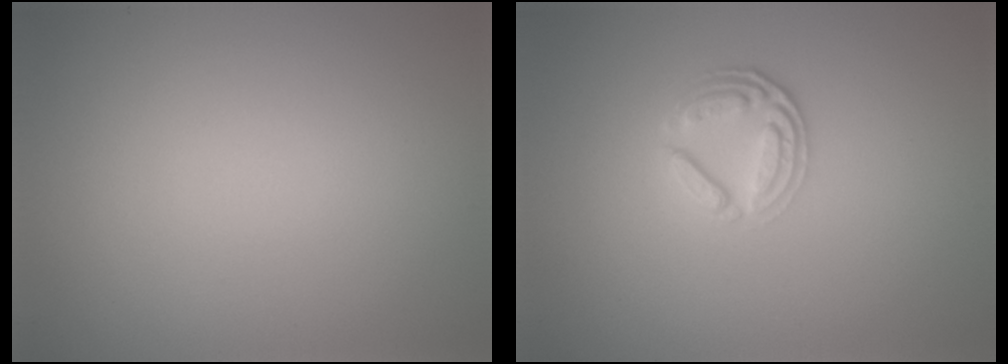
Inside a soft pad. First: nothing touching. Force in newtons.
{"total": 2.9, "press": 2.5, "slide": 1.5}